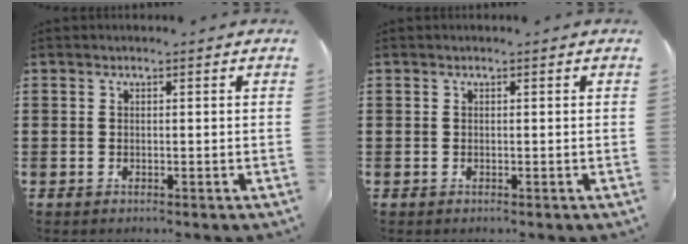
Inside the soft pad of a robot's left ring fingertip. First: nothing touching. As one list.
[{"total": 0.0}]